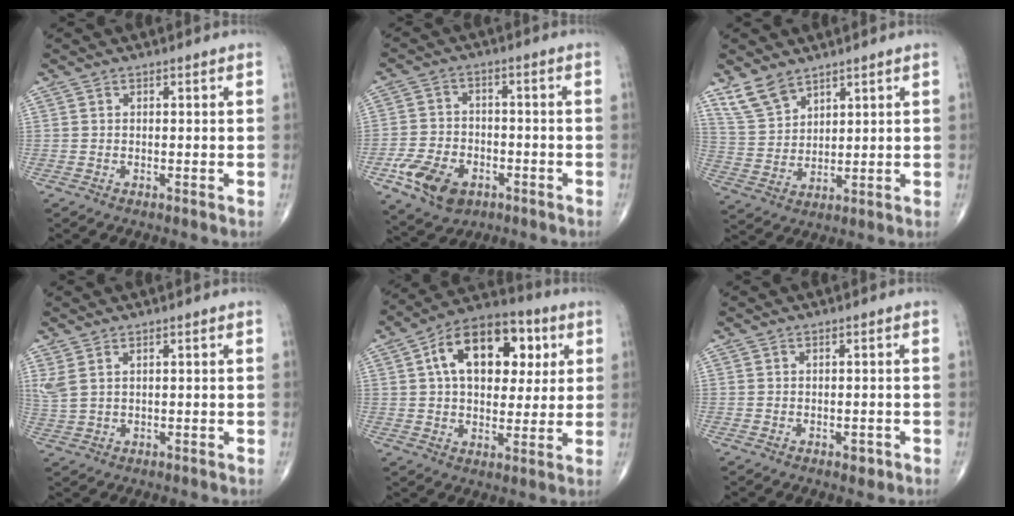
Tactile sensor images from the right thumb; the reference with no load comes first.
{"total": 10.5, "force": [-4.8, 7.2, 6.1], "torque": [-0.100, 0.020, -0.078]}
{"total": 7.1, "force": [5.4, 3.5, 2.9], "torque": [-0.049, -0.022, 0.119]}
{"total": 3.6, "force": [1.8, 1.6, 2.7], "torque": [-0.076, 0.003, 0.048]}
{"total": 18.3, "force": [5.2, 11.2, 13.5], "torque": [-0.171, 0.011, 0.076]}
{"total": 1.5, "force": [-0.6, 0.9, 1.0], "torque": [-0.007, 0.001, -0.006]}